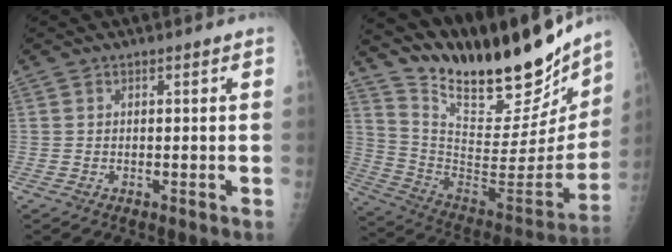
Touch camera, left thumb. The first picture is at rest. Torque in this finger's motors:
{"motor_torque": [0.45, 0.06, 0.67, -2.10, 0.03]}